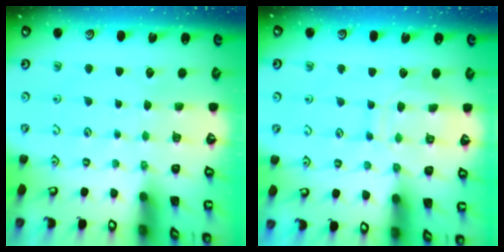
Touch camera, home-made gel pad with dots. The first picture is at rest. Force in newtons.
{"total": 9.7, "press": 9.7, "slide": 0.8}